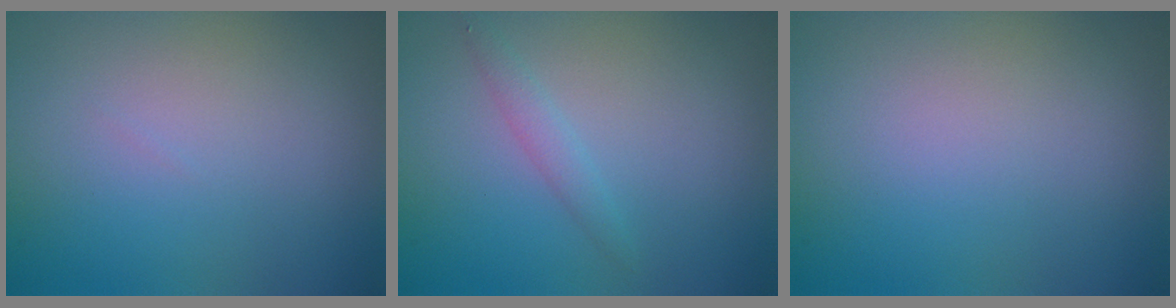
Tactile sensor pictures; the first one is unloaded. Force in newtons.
{"total": 1.3, "press": 1.3, "slide": 0.1}
{"total": 0.0}